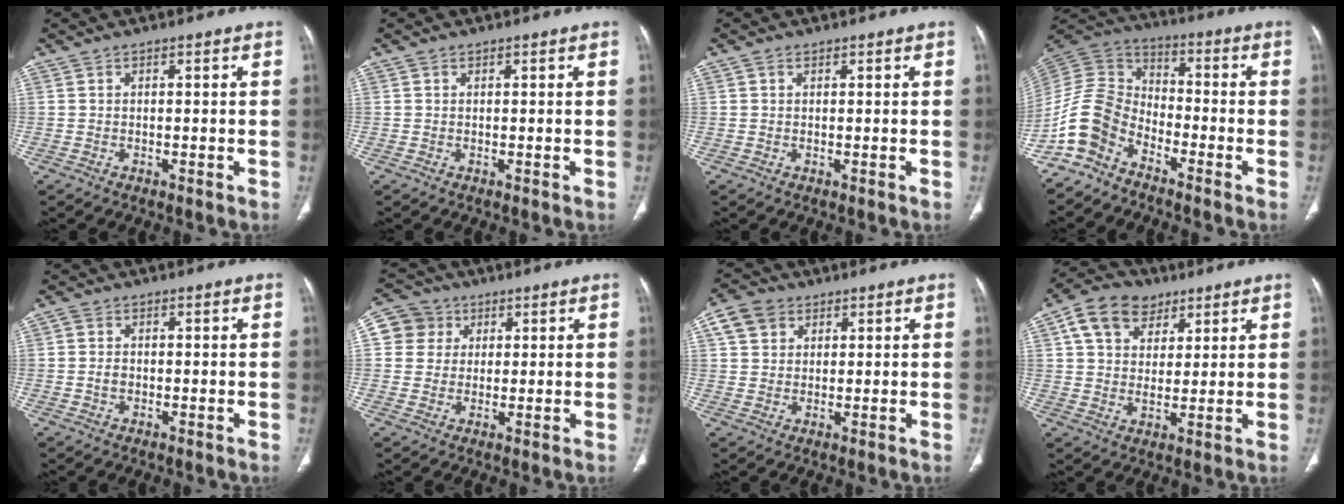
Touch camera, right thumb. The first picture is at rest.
{"total": 0.0}
{"total": 0.6, "force": [0.3, 0.4, 0.3], "torque": [-0.007, 0.000, 0.004]}
{"total": 10.7, "force": [-7.0, 6.6, 4.7], "torque": [-0.093, 0.067, -0.158]}
{"total": 1.9, "force": [-0.3, 1.5, 1.2], "torque": [-0.024, 0.005, -0.007]}
{"total": 7.0, "force": [1.9, 6.6, 1.1], "torque": [0.003, 0.007, 0.029]}
{"total": 6.9, "force": [3.0, 5.5, 2.9], "torque": [-0.044, 0.004, 0.056]}
{"total": 11.5, "force": [5.5, 8.2, 6.0], "torque": [-0.090, -0.005, 0.094]}